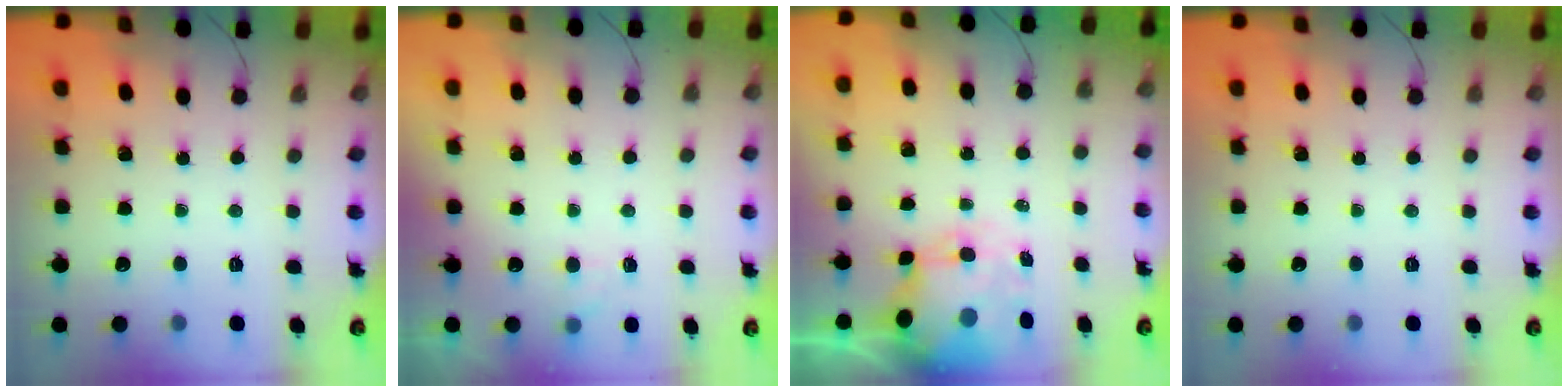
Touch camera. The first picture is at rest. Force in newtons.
{"total": 2.7, "press": 2.5, "slide": 1.1}
{"total": 8.5, "press": 8.2, "slide": 2.2}
{"total": 0.0}